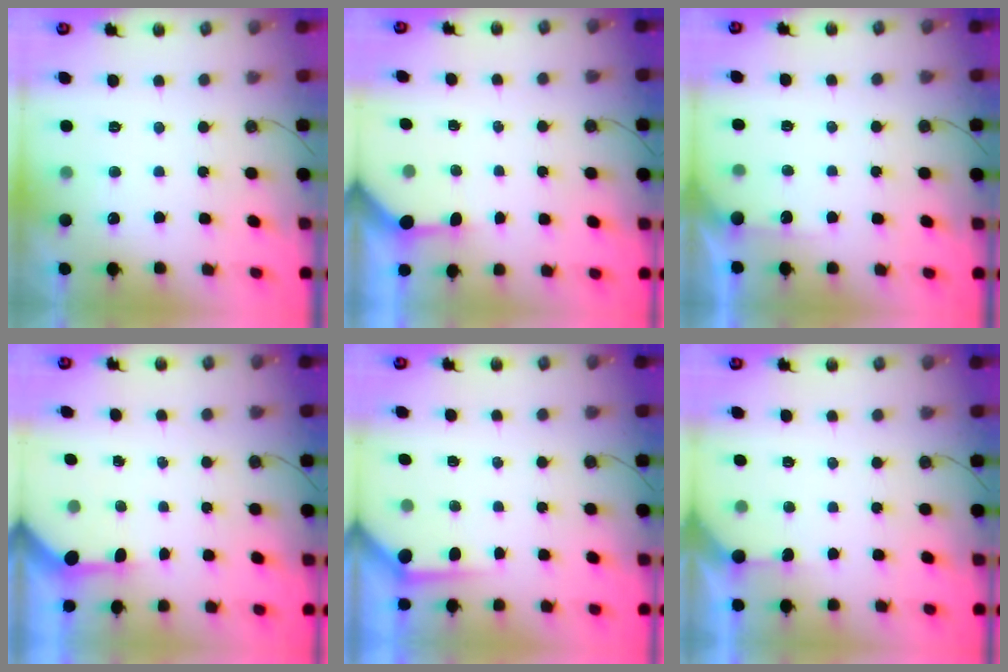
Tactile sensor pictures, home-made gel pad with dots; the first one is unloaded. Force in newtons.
{"total": 2.9, "press": 2.8, "slide": 0.3}
{"total": 3.3, "press": 3.3, "slide": 0.3}
{"total": 3.1, "press": 3.1, "slide": 0.2}
{"total": 3.5, "press": 3.5, "slide": 0.4}
{"total": 2.7, "press": 2.7, "slide": 0.2}